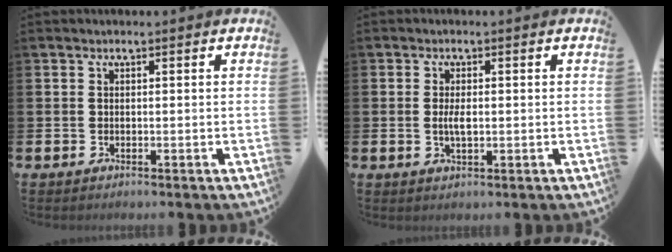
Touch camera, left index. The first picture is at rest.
{"total": 2.3, "force": [0.0, 0.9, 2.1], "torque": [-0.039, 0.001, -0.002]}